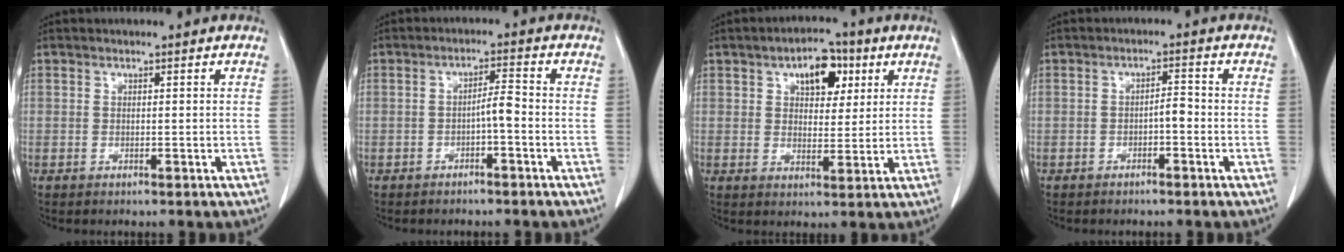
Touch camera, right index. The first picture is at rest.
{"total": 2.7, "force": [-1.0, 0.3, 2.5], "torque": [-0.039, 0.005, -0.018]}
{"total": 7.6, "force": [3.5, 4.0, 5.4], "torque": [-0.077, 0.015, 0.053]}
{"total": 2.0, "force": [-0.8, 0.5, 1.8], "torque": [-0.024, 0.004, -0.013]}